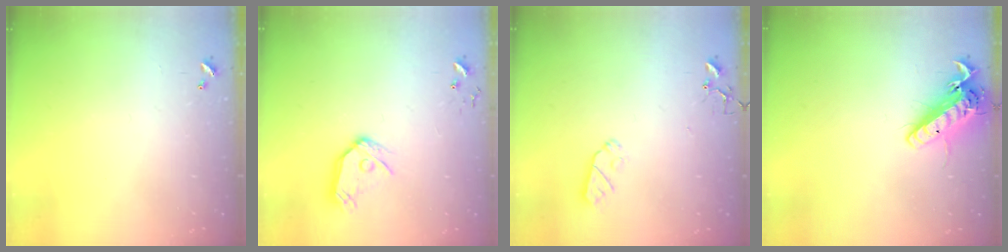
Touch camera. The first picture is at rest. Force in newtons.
{"total": 11.3, "press": 11.2, "slide": 1.4}
{"total": 5.5, "press": 5.5, "slide": 0.4}
{"total": 15.7, "press": 15.3, "slide": 3.3}